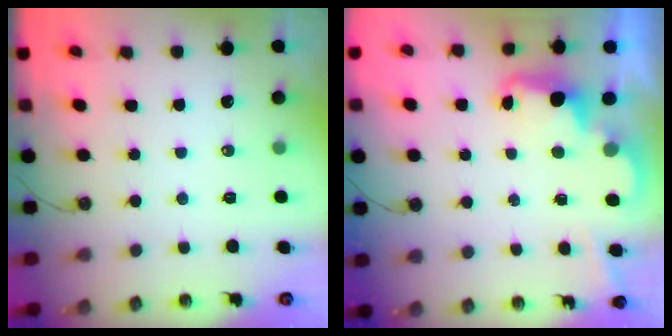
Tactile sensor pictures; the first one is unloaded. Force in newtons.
{"total": 2.4, "press": 2.3, "slide": 0.5}